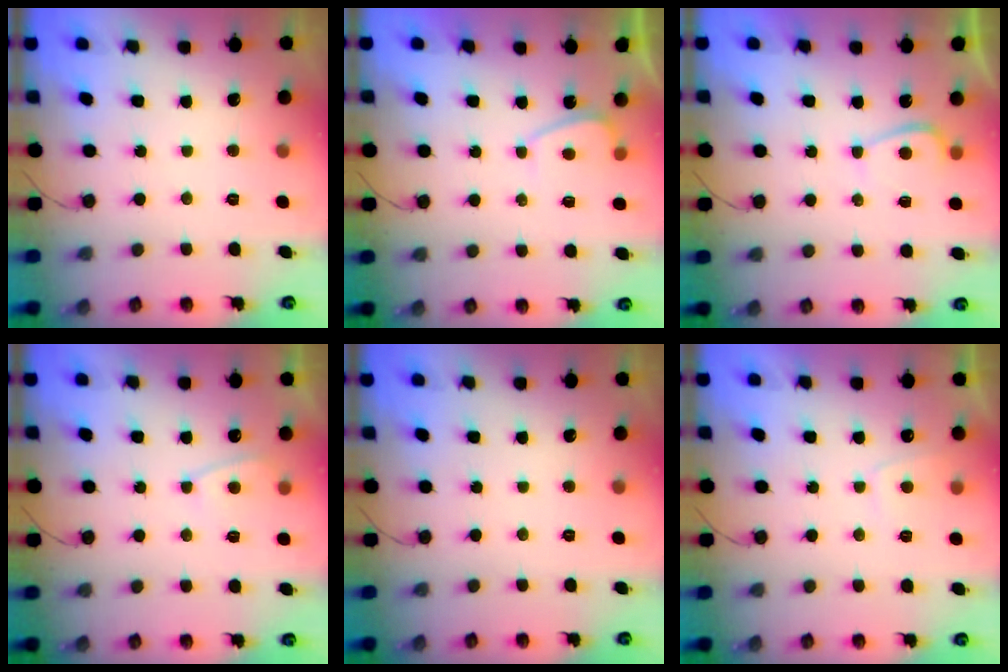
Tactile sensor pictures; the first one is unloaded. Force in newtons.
{"total": 1.6, "press": 1.5, "slide": 0.6}
{"total": 2.7, "press": 2.7, "slide": 0.6}
{"total": 3.9, "press": 3.9, "slide": 0.5}
{"total": 0.0}
{"total": 1.8, "press": 1.7, "slide": 0.7}